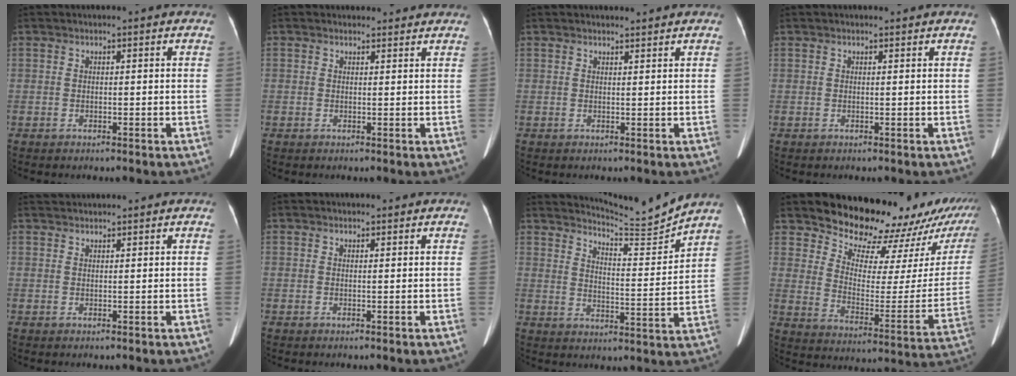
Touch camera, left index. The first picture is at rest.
{"total": 2.7, "force": [2.0, 1.8, -0.4], "torque": [0.024, 0.006, 0.018]}
{"total": 2.2, "force": [2.2, 0.0, 0.4], "torque": [-0.003, -0.005, 0.027]}
{"total": 0.7, "force": [0.7, -0.1, 0.2], "torque": [-0.007, -0.008, 0.009]}
{"total": 3.2, "force": [3.1, 0.0, 0.8], "torque": [-0.008, 0.024, 0.050]}
{"total": 1.1, "force": [1.0, 0.4, 0.3], "torque": [-0.008, 0.000, 0.010]}
{"total": 9.1, "force": [8.7, -2.6, 0.1], "torque": [-0.019, -0.062, 0.141]}
{"total": 21.2, "force": [19.8, 4.7, 5.8], "torque": [-0.069, -0.110, 0.244]}